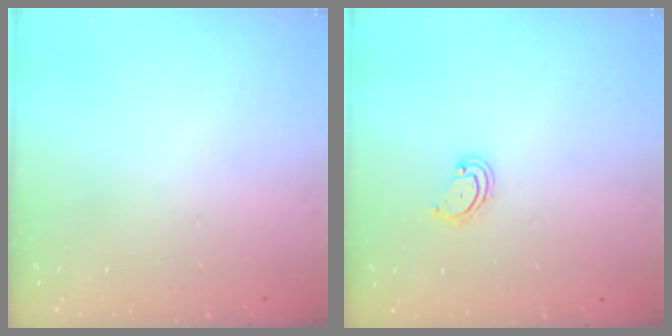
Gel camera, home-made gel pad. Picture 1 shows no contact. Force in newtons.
{"total": 2.8, "press": 2.8, "slide": 0.2}